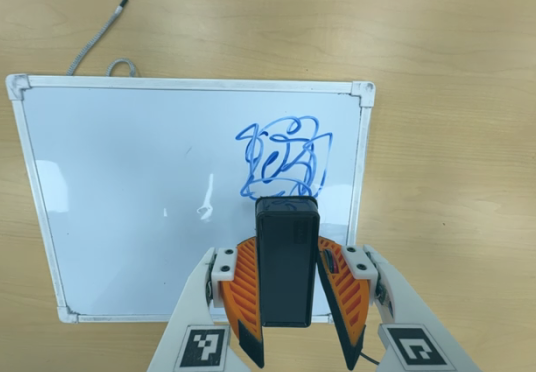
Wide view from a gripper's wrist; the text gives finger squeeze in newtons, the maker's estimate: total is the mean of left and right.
{"total": 4.2, "left": 3.8, "right": 4.6}